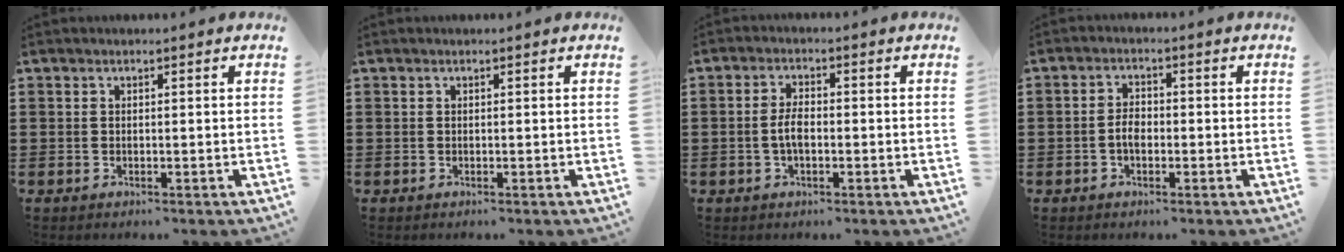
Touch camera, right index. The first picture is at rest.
{"total": 0.0}
{"total": 3.6, "force": [-0.6, 1.6, 3.2], "torque": [-0.075, 0.000, -0.016]}
{"total": 2.7, "force": [-0.7, 1.5, 2.2], "torque": [-0.048, 0.001, -0.015]}